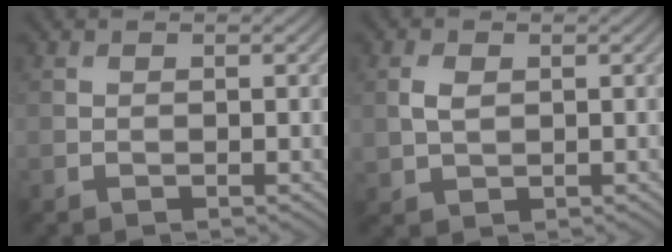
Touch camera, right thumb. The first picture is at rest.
{"total": 2.6, "force": [0.5, 1.7, 1.9], "torque": [-0.047, 0.002, 0.012]}